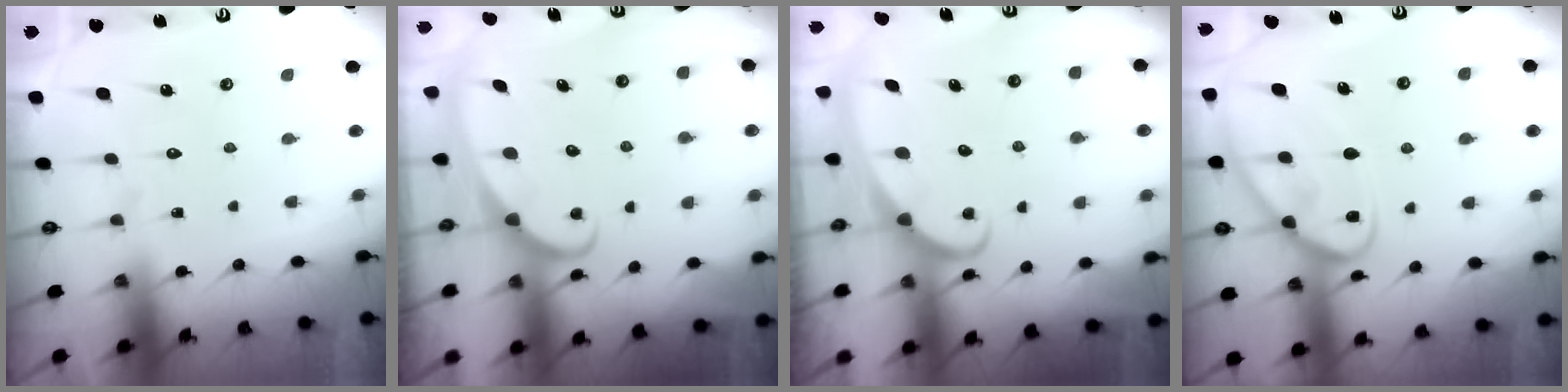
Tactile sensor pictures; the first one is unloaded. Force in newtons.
{"total": 2.3, "press": 2.3, "slide": 0.3}
{"total": 2.4, "press": 2.4, "slide": 0.3}
{"total": 11.3, "press": 11.3, "slide": 0.8}